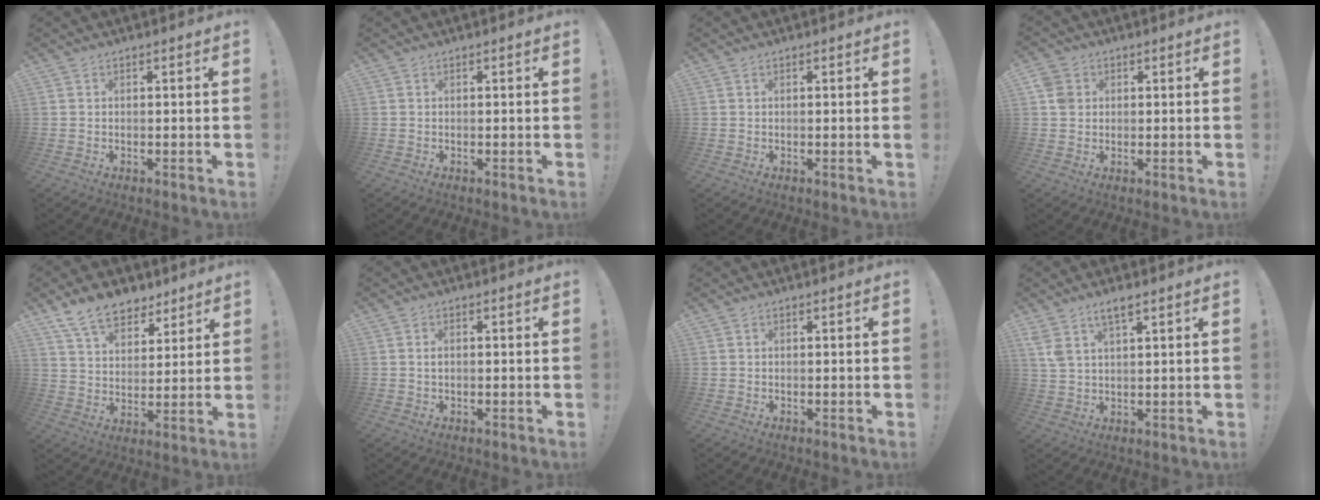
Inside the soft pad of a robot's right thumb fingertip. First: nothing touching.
{"total": 0.0}
{"total": 0.6, "force": [0.2, -0.3, 0.4], "torque": [-0.001, -0.004, 0.001]}
{"total": 4.3, "force": [1.0, 3.8, 1.7], "torque": [-0.021, 0.007, 0.022]}
{"total": 12.5, "force": [9.1, 7.1, 4.9], "torque": [-0.089, -0.055, 0.174]}
{"total": 1.0, "force": [0.1, 0.5, 0.8], "torque": [-0.016, 0.003, 0.001]}
{"total": 0.0}
{"total": 5.4, "force": [3.7, 1.6, 3.6], "torque": [-0.066, -0.017, 0.068]}